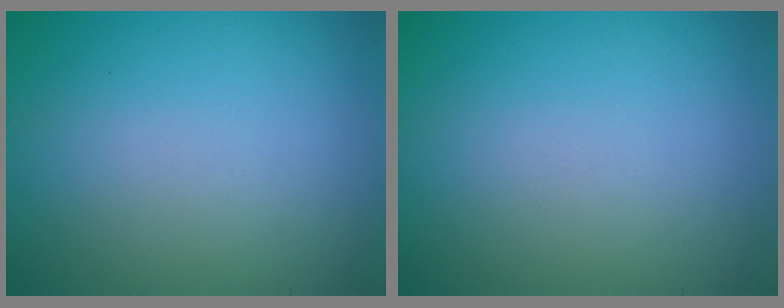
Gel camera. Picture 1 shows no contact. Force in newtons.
{"total": 0.0}